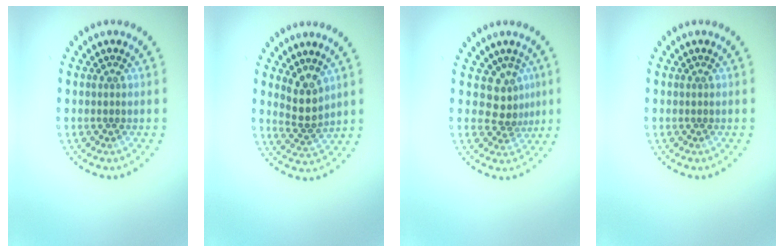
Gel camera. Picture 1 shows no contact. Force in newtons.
{"total": 2.7, "press": 2.1, "slide": 1.8}
{"total": 2.9, "press": 2.0, "slide": 2.1}
{"total": 0.0}